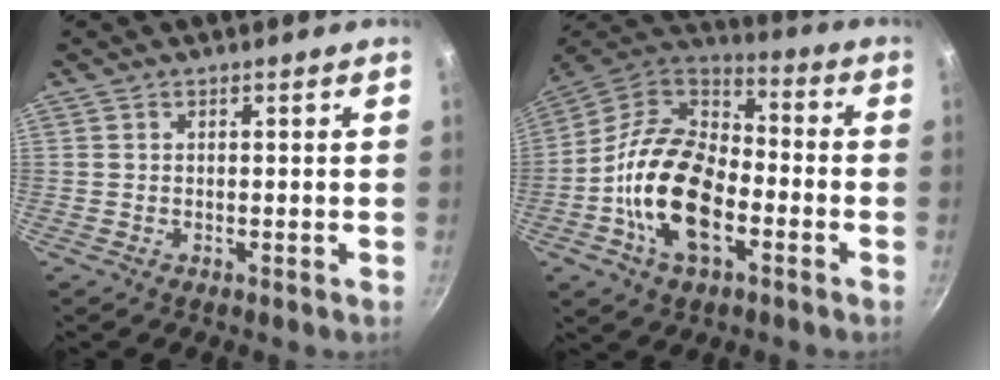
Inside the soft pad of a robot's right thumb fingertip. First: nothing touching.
{"total": 19.7, "force": [-5.4, 11.7, 14.9], "torque": [-0.259, 0.036, -0.116]}